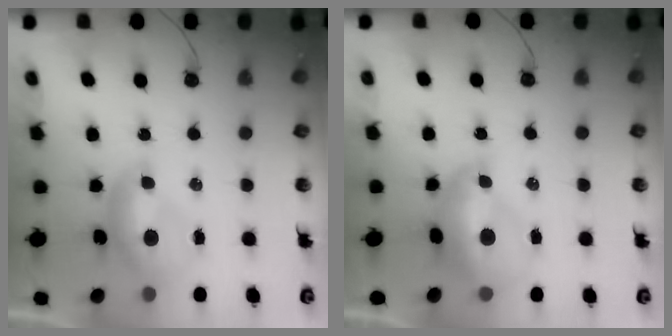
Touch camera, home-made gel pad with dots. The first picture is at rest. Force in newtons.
{"total": 2.7, "press": 2.7, "slide": 0.7}